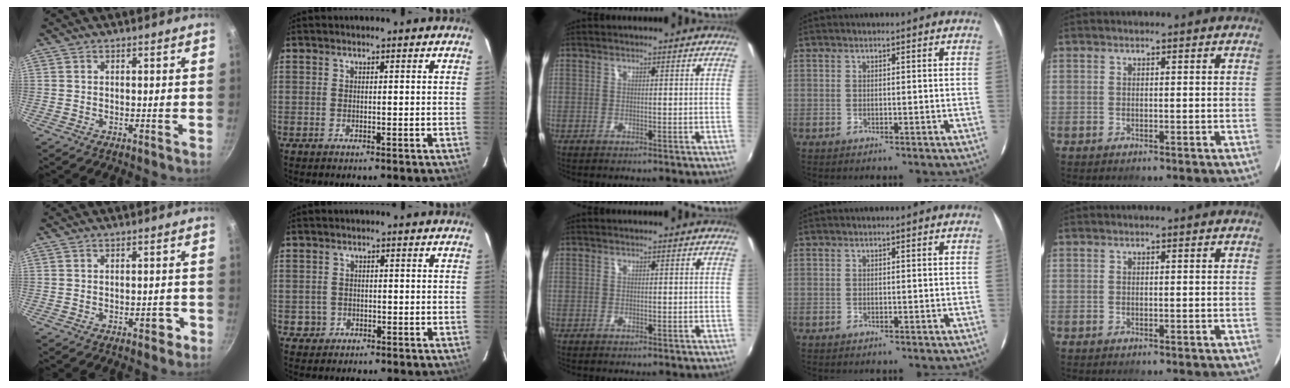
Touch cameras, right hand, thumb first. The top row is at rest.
{"thumb": {"total": 2.6, "force": [-1.3, 1.4, 1.8], "torque": [-0.007, 0.017, -0.014]}, "index": {"total": 2.2, "force": [-0.6, 2.1, 0.0], "torque": [0.000, 0.010, -0.004]}}